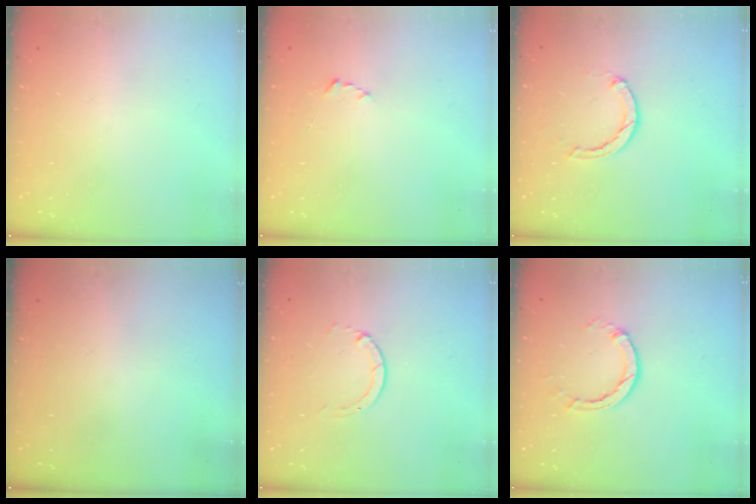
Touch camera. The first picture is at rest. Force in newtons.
{"total": 2.2, "press": 2.1, "slide": 0.3}
{"total": 3.1, "press": 3.1, "slide": 0.3}
{"total": 0.0}
{"total": 1.3, "press": 1.3, "slide": 0.2}
{"total": 2.7, "press": 2.7, "slide": 0.3}